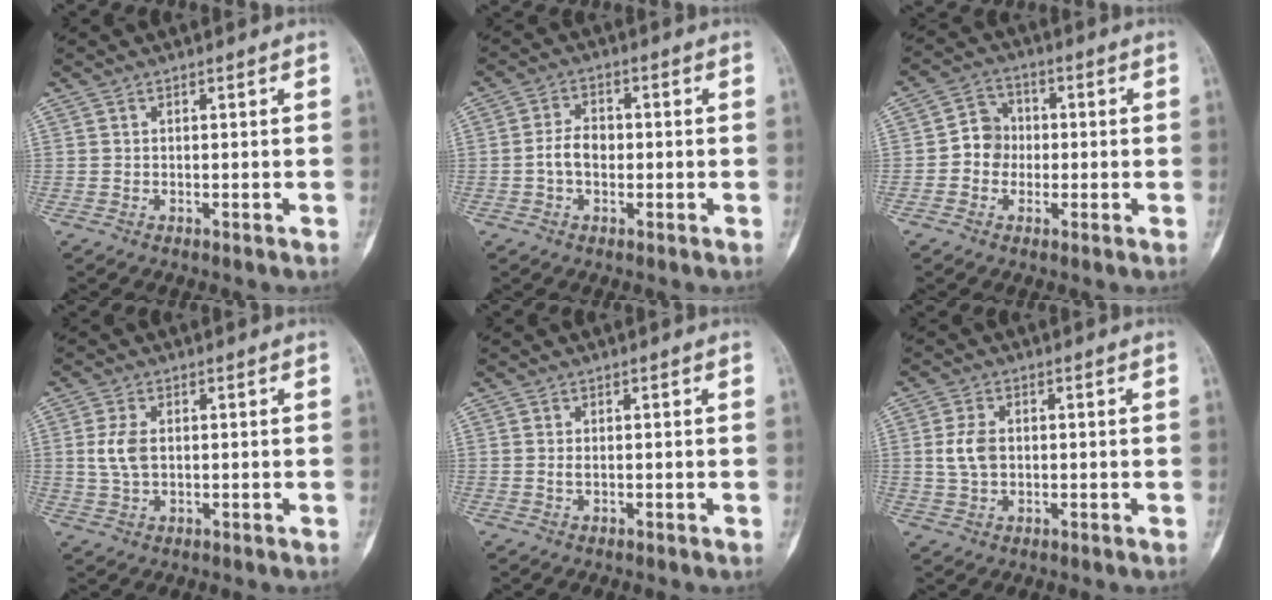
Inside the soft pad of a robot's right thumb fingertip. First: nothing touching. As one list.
[{"total": 4.5, "force": [-0.6, 3.0, 3.2], "torque": [-0.052, 0.017, -0.018]}, {"total": 6.0, "force": [-0.5, 5.4, 2.5], "torque": [-0.010, 0.014, -0.021]}, {"total": 4.7, "force": [0.5, 2.8, 3.8], "torque": [-0.082, 0.002, 0.012]}, {"total": 0.6, "force": [0.1, 0.3, 0.6], "torque": [-0.013, -0.001, 0.001]}, {"total": 4.9, "force": [0.3, 3.3, 3.6], "torque": [-0.070, 0.004, 0.008]}]